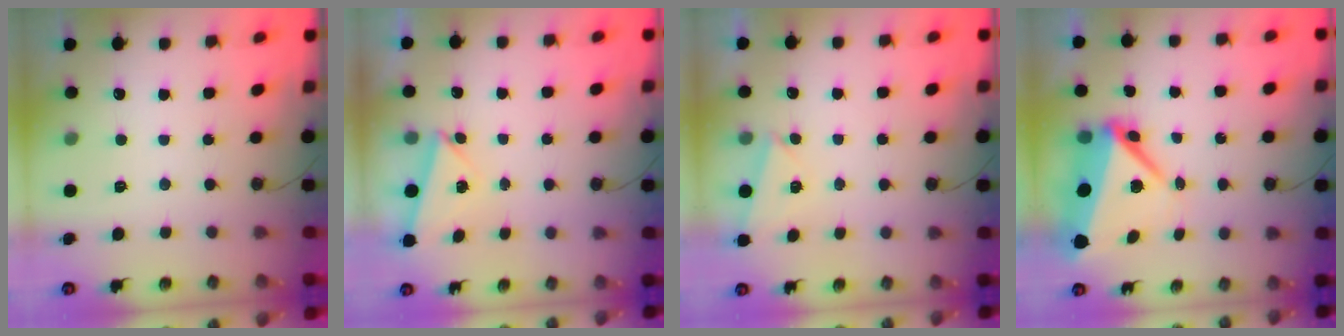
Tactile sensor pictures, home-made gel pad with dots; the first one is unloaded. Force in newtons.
{"total": 3.3, "press": 3.0, "slide": 1.4}
{"total": 2.8, "press": 1.7, "slide": 2.2}
{"total": 10.2, "press": 10.1, "slide": 1.0}